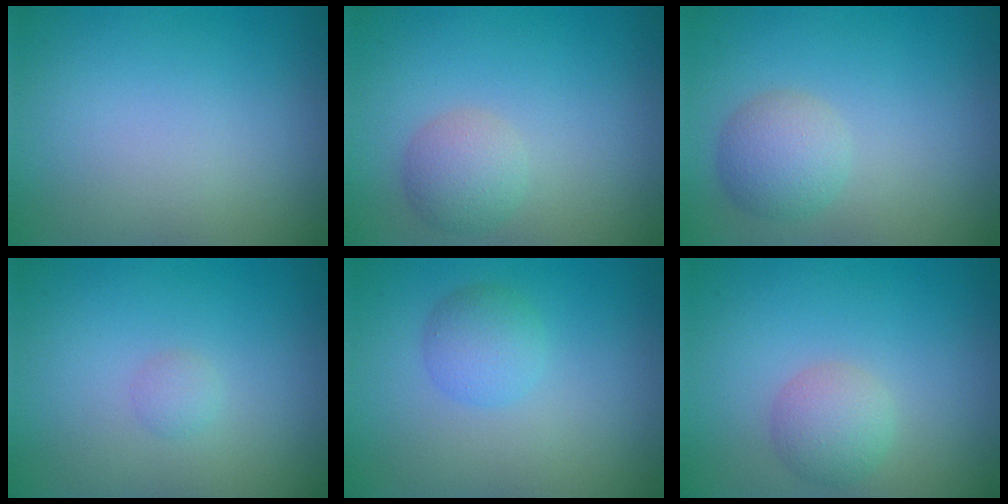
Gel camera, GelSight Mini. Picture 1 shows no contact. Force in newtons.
{"total": 2.4, "press": 2.4, "slide": 0.1}
{"total": 2.8, "press": 2.8, "slide": 0.1}
{"total": 0.7, "press": 0.7, "slide": 0.0}
{"total": 2.3, "press": 2.3, "slide": 0.1}
{"total": 2.3, "press": 2.3, "slide": 0.1}